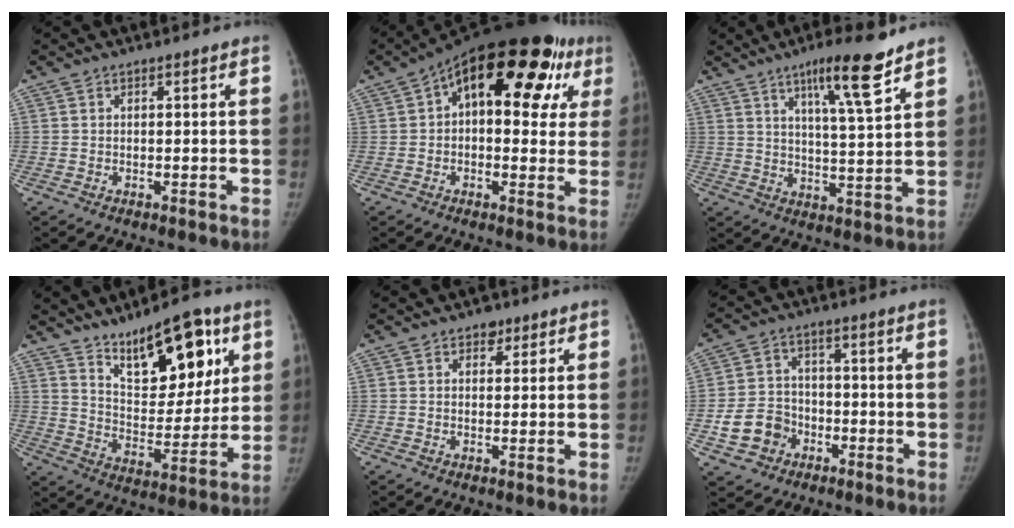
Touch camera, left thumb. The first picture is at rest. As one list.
[{"total": 22.7, "force": [7.7, 12.2, 17.5], "torque": [-0.206, 0.043, 0.099]}, {"total": 11.2, "force": [7.2, 1.0, 8.5], "torque": [-0.130, -0.042, 0.115]}, {"total": 17.4, "force": [9.6, 7.8, 12.3], "torque": [-0.137, -0.050, 0.163]}, {"total": 2.0, "force": [1.2, 1.5, 0.7], "torque": [0.009, -0.004, 0.011]}, {"total": 8.5, "force": [-3.4, 7.2, 3.1], "torque": [-0.034, 0.028, -0.054]}]